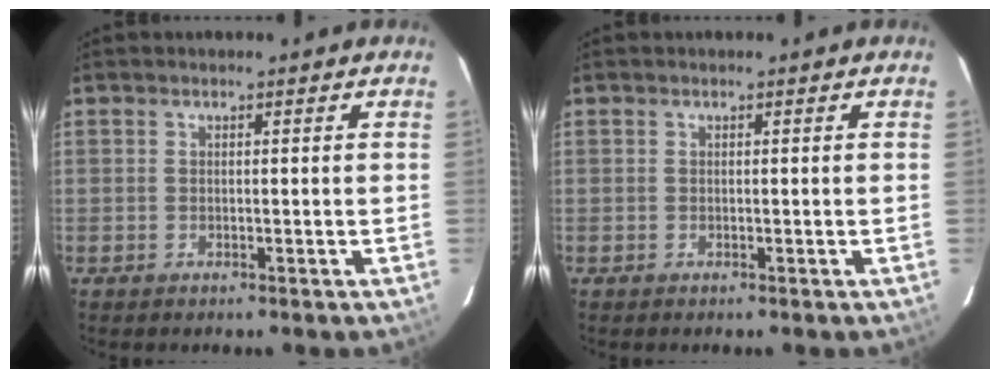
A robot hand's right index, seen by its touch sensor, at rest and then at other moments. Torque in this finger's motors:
{"motor_torque": [0.14, -0.03, 0.04, 0.01]}